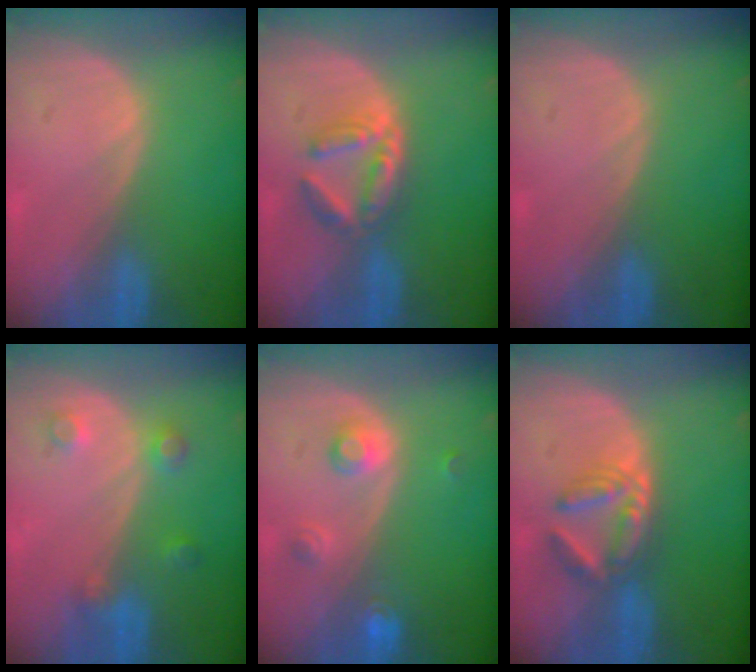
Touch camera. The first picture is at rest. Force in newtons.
{"total": 5.3, "press": 5.3, "slide": 0.8}
{"total": 0.0}
{"total": 3.6, "press": 3.3, "slide": 1.5}
{"total": 3.6, "press": 3.3, "slide": 1.5}
{"total": 6.2, "press": 5.7, "slide": 2.5}